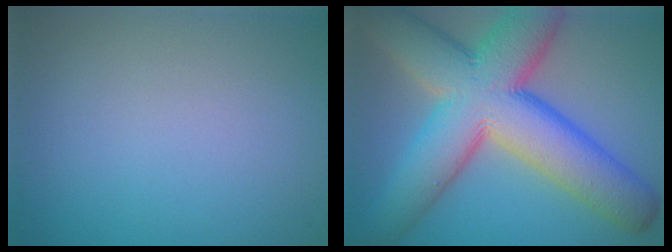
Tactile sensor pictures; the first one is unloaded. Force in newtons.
{"total": 13.8, "press": 13.8, "slide": 0.8}